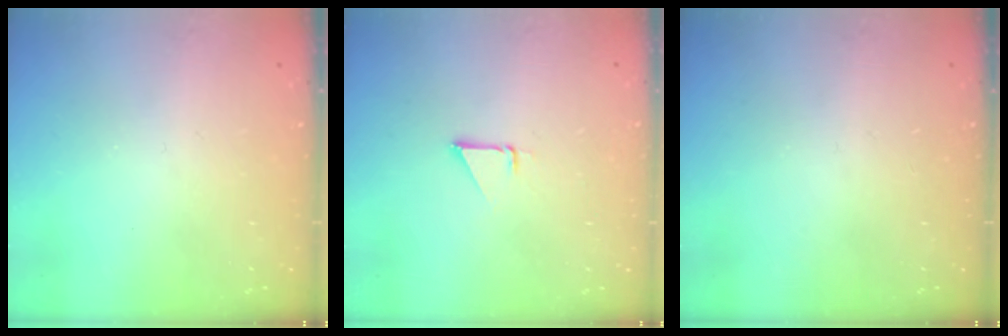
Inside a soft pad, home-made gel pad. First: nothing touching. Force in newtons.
{"total": 1.5, "press": 1.5, "slide": 0.1}
{"total": 0.0}